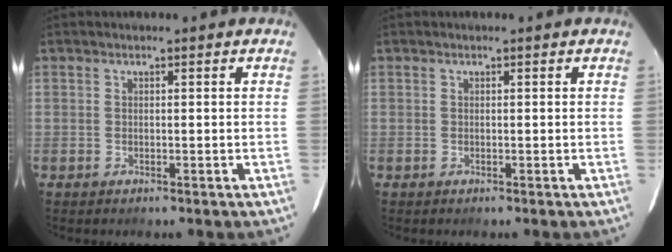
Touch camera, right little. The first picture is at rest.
{"total": 0.0}